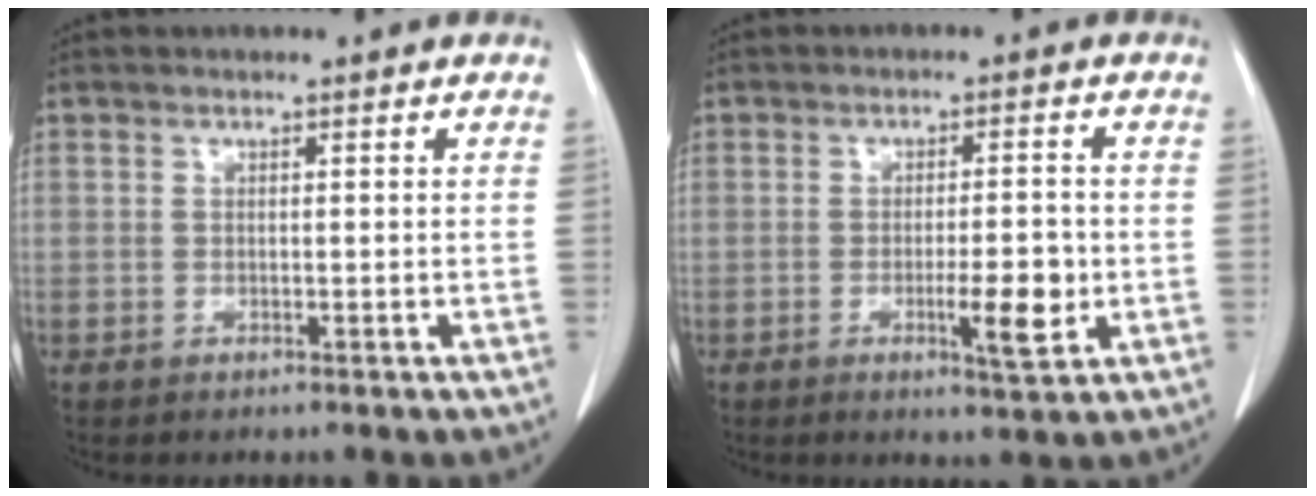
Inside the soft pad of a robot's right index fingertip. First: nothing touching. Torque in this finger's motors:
{"motor_torque": [0.53, -0.41, 0.14, 0.05]}